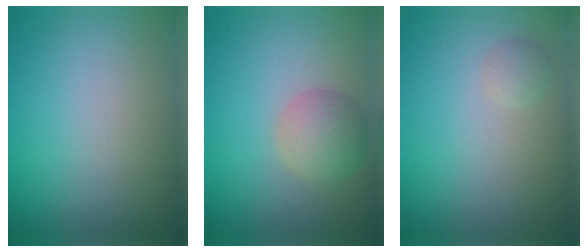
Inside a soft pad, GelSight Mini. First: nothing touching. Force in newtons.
{"total": 3.0, "press": 3.0, "slide": 0.2}
{"total": 1.0, "press": 1.0, "slide": 0.1}